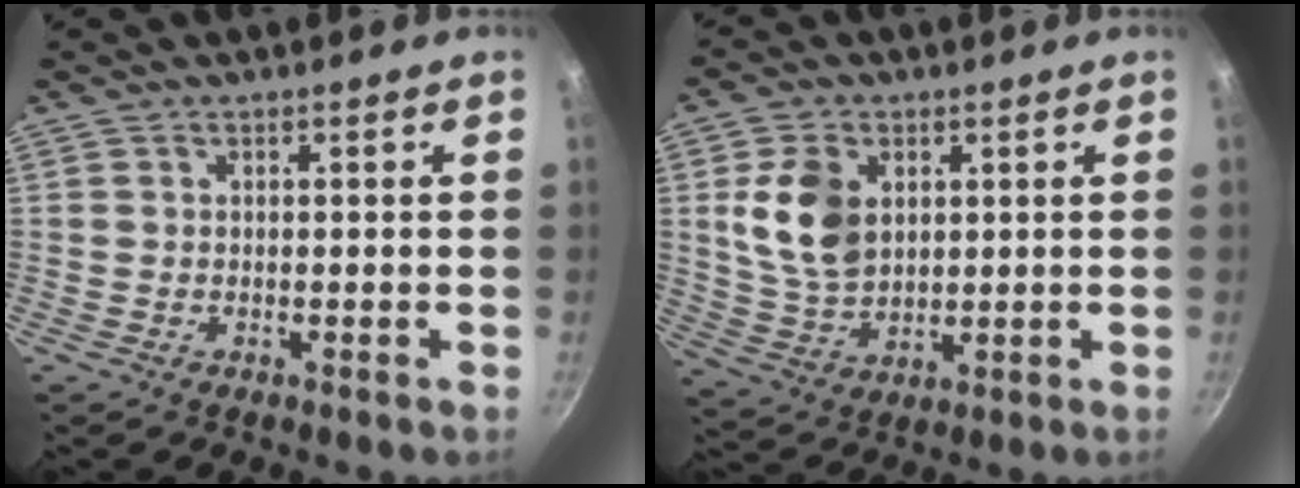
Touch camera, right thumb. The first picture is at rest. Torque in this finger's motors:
{"motor_torque": [0.49, 1.47, 0.83, -0.11, 0.38]}